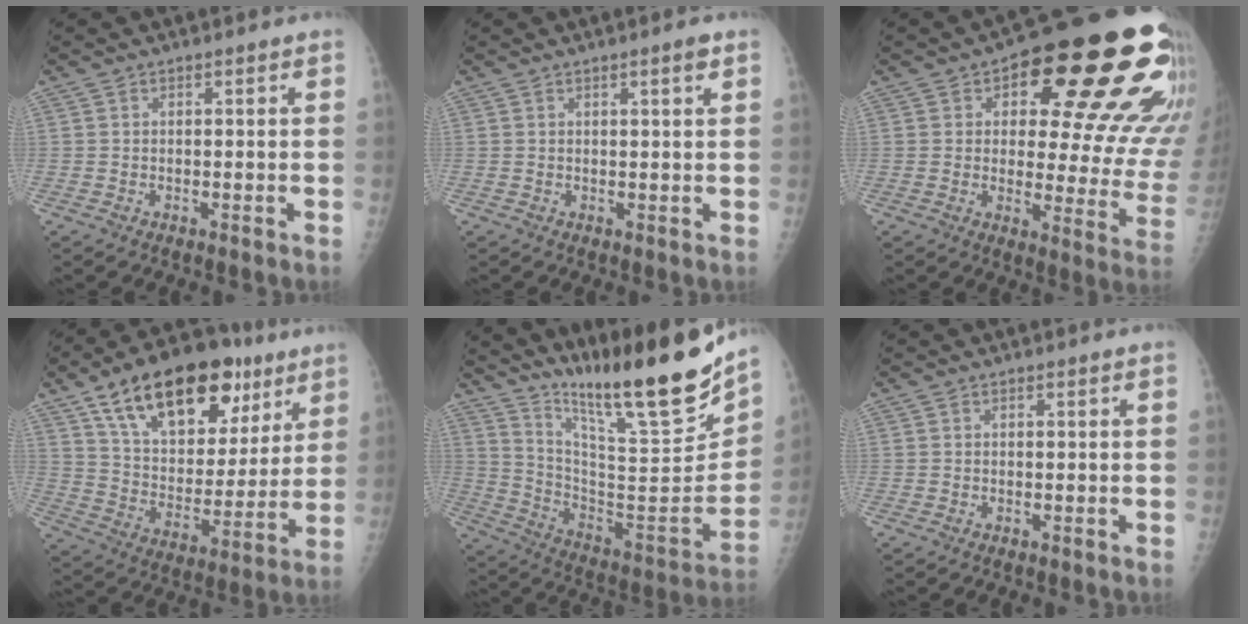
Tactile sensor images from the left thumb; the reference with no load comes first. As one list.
[{"total": 1.8, "force": [1.0, 0.1, 1.4], "torque": [-0.022, -0.005, 0.015]}, {"total": 25.7, "force": [11.4, 10.4, 20.6], "torque": [-0.205, -0.017, 0.151]}, {"total": 25.5, "force": [14.3, 13.5, 16.2], "torque": [-0.221, -0.025, 0.238]}, {"total": 25.0, "force": [19.7, 1.9, 15.2], "torque": [-0.221, -0.127, 0.327]}, {"total": 0.0}]